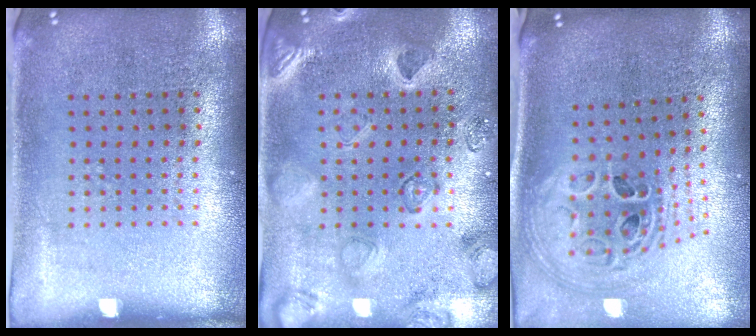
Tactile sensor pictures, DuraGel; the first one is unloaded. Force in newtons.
{"total": 2.3, "press": 2.1, "slide": 0.8}
{"total": 1.9, "press": 1.6, "slide": 1.1}